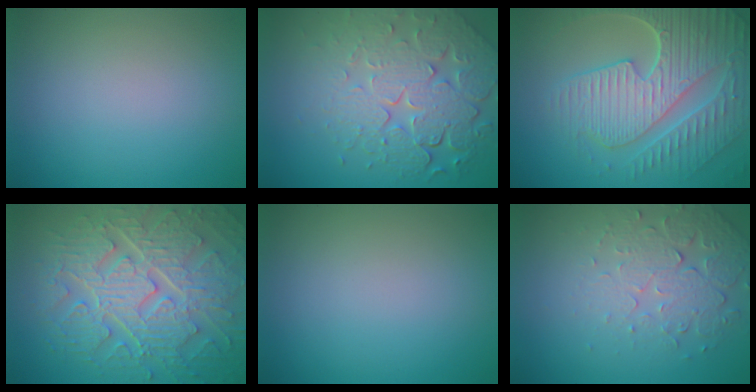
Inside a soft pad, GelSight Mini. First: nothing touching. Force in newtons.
{"total": 8.2, "press": 5.8, "slide": 5.8}
{"total": 9.2, "press": 6.6, "slide": 6.4}
{"total": 9.2, "press": 6.8, "slide": 6.2}
{"total": 0.0}
{"total": 5.0, "press": 3.3, "slide": 3.7}